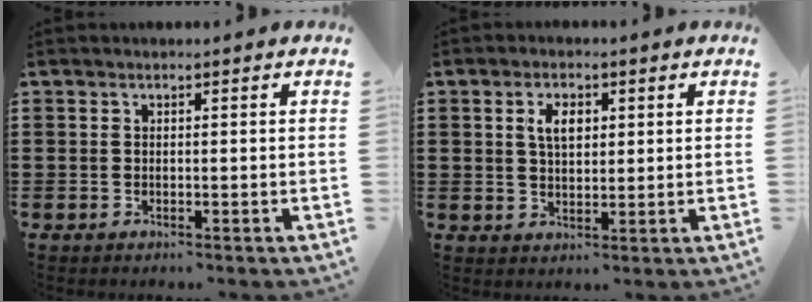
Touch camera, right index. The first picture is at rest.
{"total": 3.7, "force": [1.1, 2.0, 2.9], "torque": [-0.055, 0.007, 0.017]}